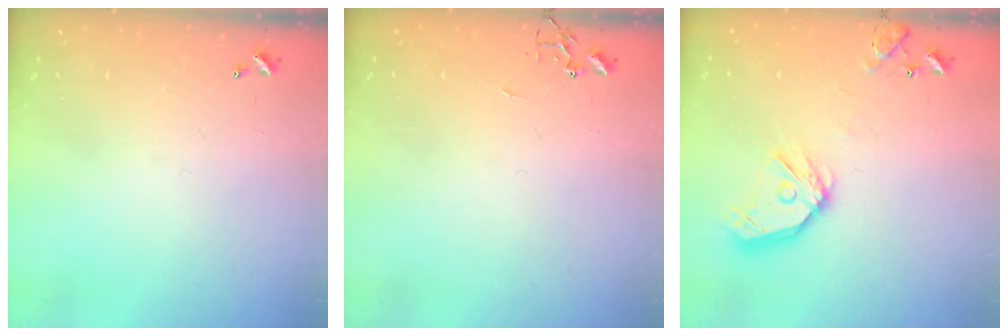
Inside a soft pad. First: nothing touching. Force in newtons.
{"total": 0.0}
{"total": 15.3, "press": 15.1, "slide": 2.1}